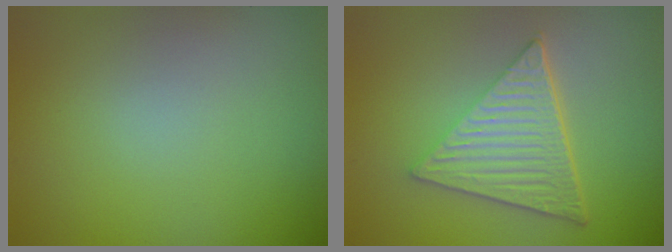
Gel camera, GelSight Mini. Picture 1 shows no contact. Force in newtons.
{"total": 6.9, "press": 4.5, "slide": 5.3}